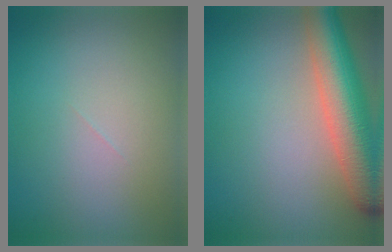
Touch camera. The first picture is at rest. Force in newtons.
{"total": 8.4, "press": 8.4, "slide": 0.6}